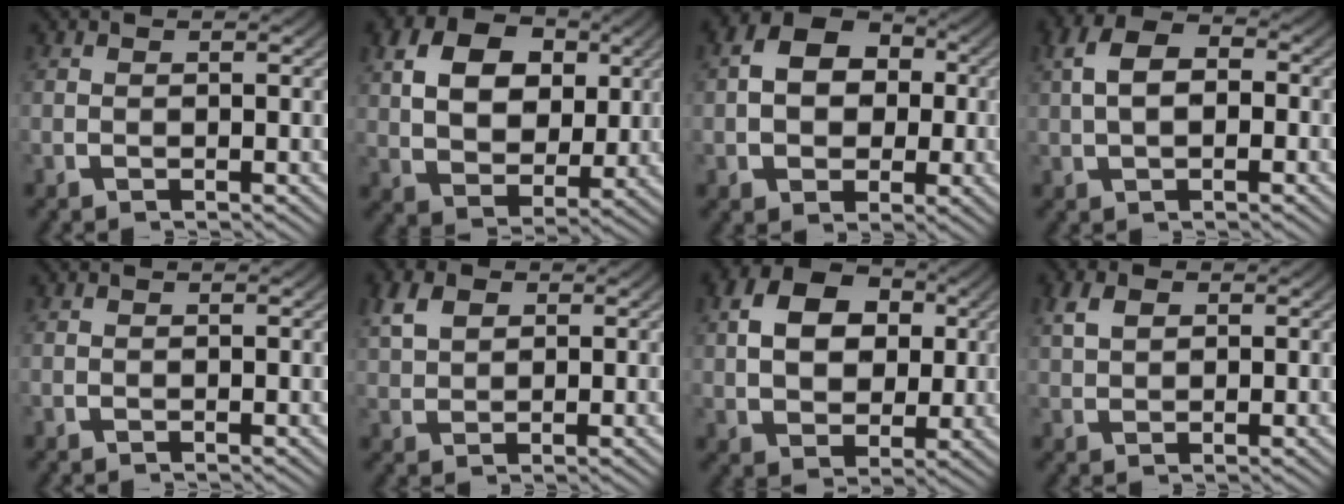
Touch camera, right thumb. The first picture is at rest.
{"total": 10.4, "force": [2.1, 7.7, 6.6], "torque": [-0.129, -0.022, 0.041]}
{"total": 9.6, "force": [1.6, 7.0, 6.3], "torque": [-0.122, 0.002, 0.027]}
{"total": 5.9, "force": [0.9, 3.9, 4.3], "torque": [-0.070, 0.006, 0.012]}
{"total": 0.0}
{"total": 3.7, "force": [1.8, 2.4, 2.1], "torque": [-0.045, -0.003, 0.042]}
{"total": 11.6, "force": [2.8, 8.6, 7.3], "torque": [-0.143, -0.011, 0.052]}
{"total": 2.9, "force": [1.4, 1.8, 1.7], "torque": [-0.033, 0.001, 0.032]}